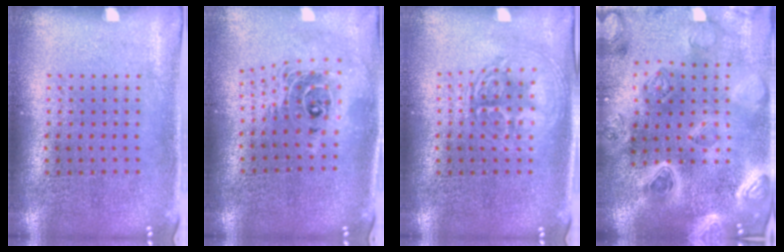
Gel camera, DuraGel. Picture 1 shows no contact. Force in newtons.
{"total": 2.0, "press": 1.6, "slide": 1.3}
{"total": 1.7, "press": 1.7, "slide": 0.3}
{"total": 5.1, "press": 4.3, "slide": 2.8}